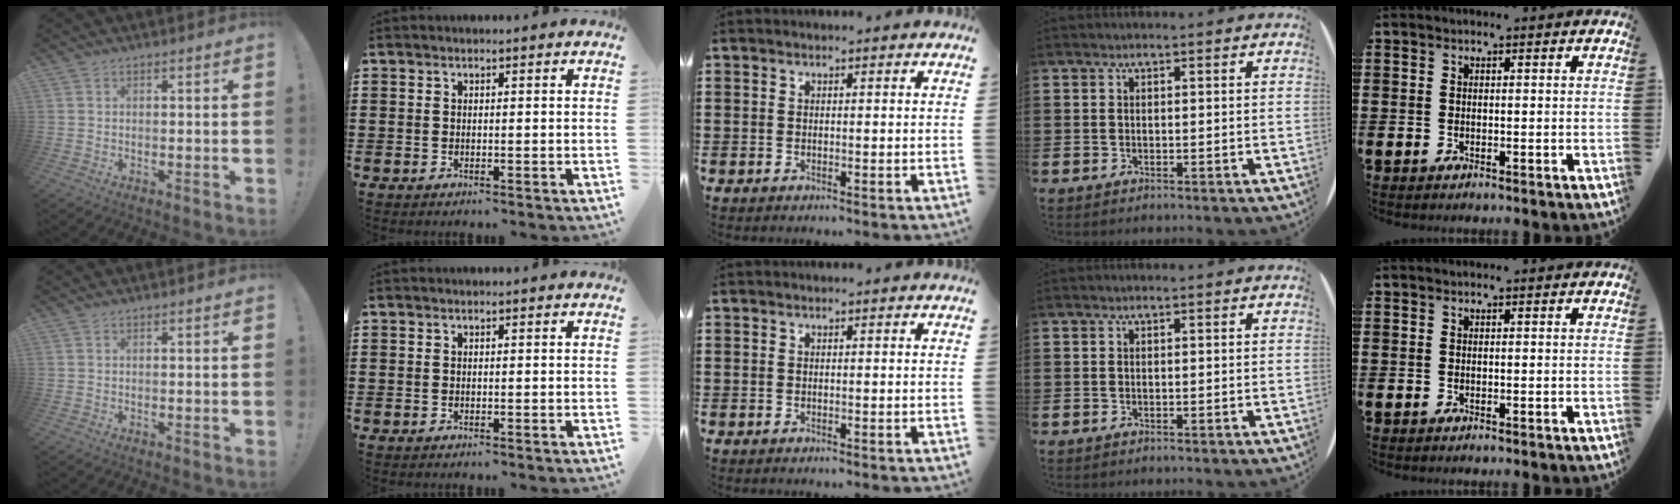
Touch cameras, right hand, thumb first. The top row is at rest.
{}